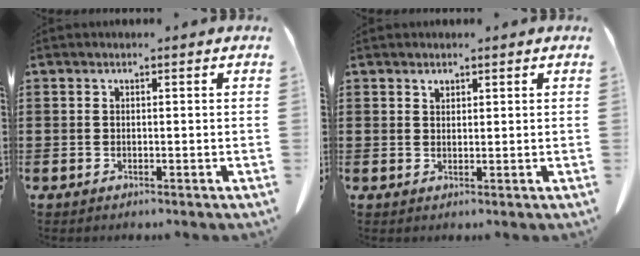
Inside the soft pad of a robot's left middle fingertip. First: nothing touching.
{"total": 1.1, "force": [0.9, 0.4, 0.3], "torque": [-0.009, -0.002, 0.020]}